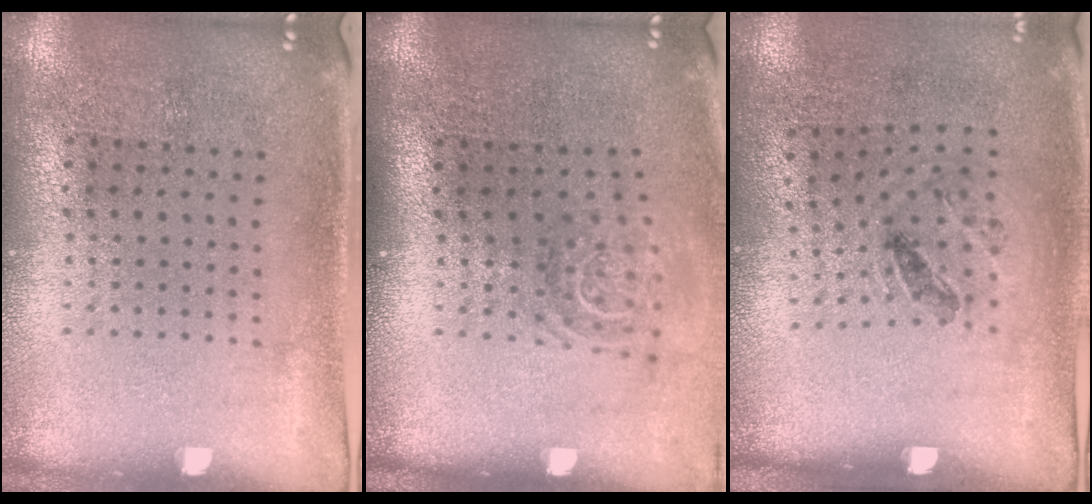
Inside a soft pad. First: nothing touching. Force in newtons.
{"total": 1.6, "press": 1.1, "slide": 1.1}
{"total": 1.2, "press": 0.8, "slide": 1.0}